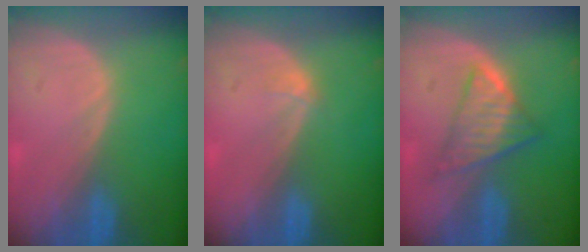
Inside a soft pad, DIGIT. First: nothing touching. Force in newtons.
{"total": 0.7, "press": 0.7, "slide": 0.1}
{"total": 6.0, "press": 5.7, "slide": 2.1}